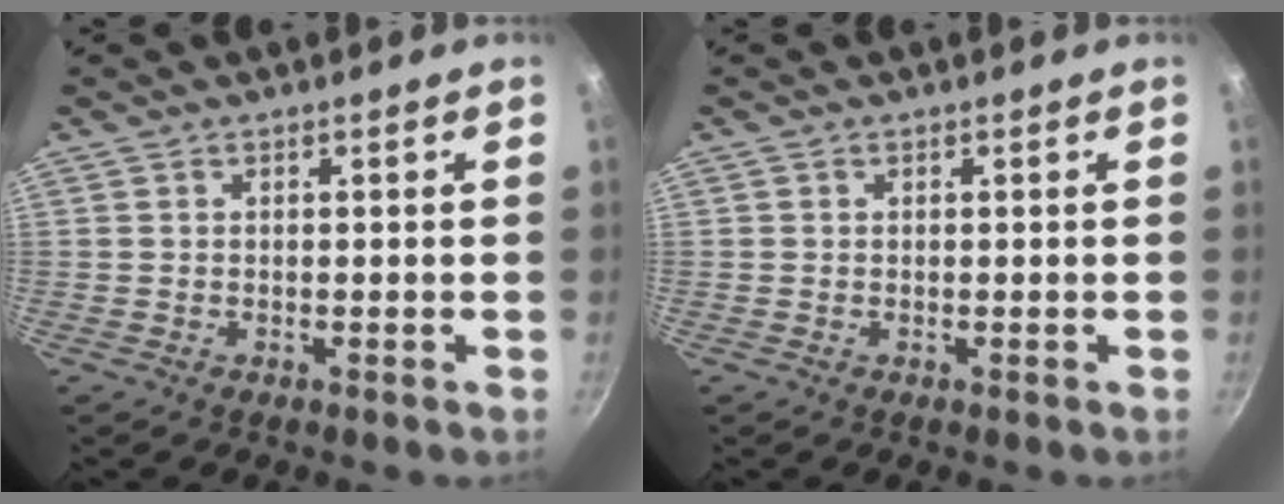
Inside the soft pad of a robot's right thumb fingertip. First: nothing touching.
{"total": 0.0}